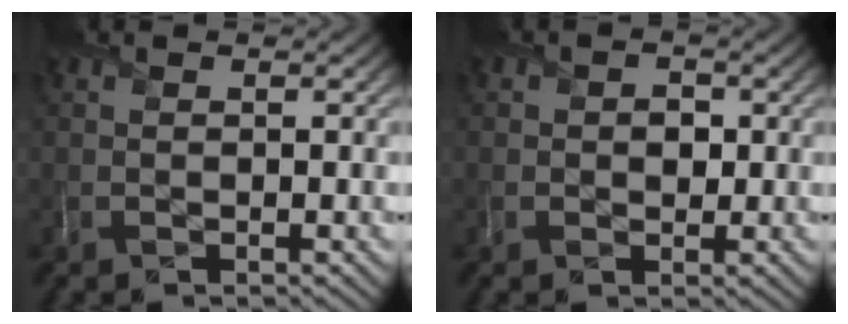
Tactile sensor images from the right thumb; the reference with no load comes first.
{"total": 1.9, "force": [0.0, 1.6, 1.0], "torque": [-0.014, -0.006, -0.006]}